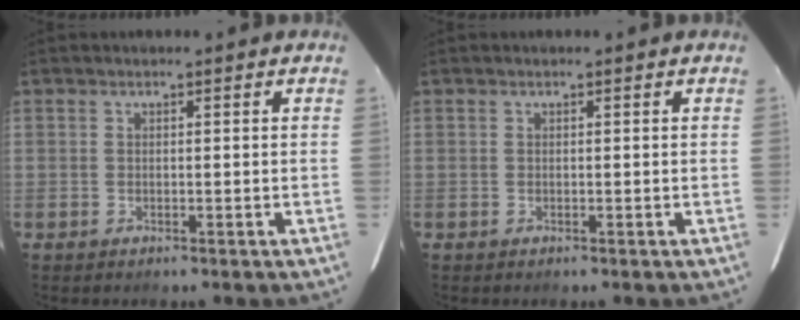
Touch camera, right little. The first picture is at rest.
{"total": 0.0}